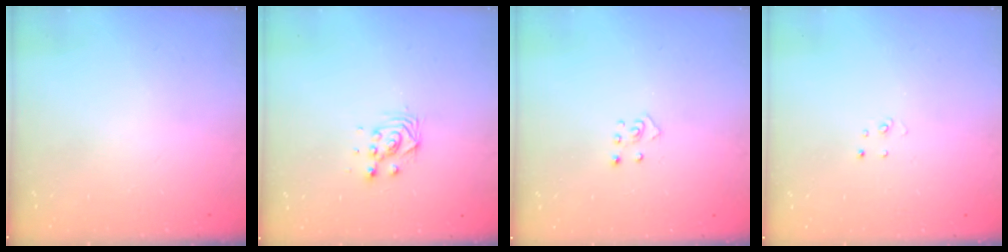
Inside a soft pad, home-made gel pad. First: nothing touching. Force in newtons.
{"total": 4.8, "press": 4.8, "slide": 0.3}
{"total": 3.4, "press": 3.4, "slide": 0.3}
{"total": 2.7, "press": 2.7, "slide": 0.3}